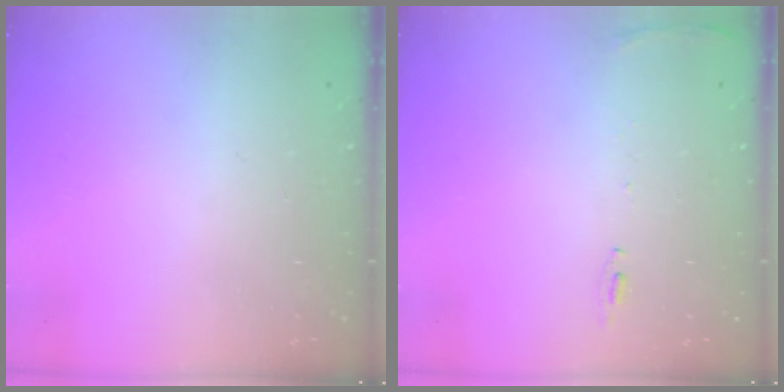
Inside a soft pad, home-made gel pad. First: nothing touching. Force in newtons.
{"total": 6.1, "press": 6.0, "slide": 0.9}